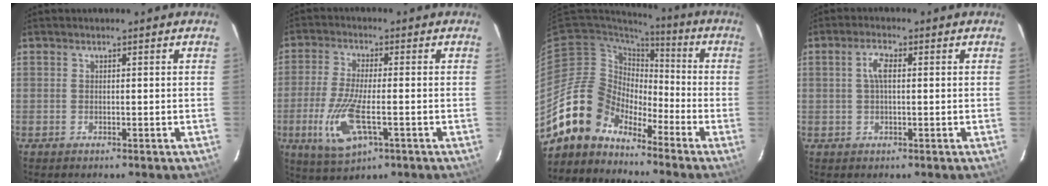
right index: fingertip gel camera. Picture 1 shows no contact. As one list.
[{"total": 11.2, "force": [-3.8, 3.6, 10.0], "torque": [-0.217, -0.020, -0.068]}, {"total": 11.5, "force": [-9.6, 6.2, 1.0], "torque": [-0.023, 0.037, -0.186]}, {"total": 3.1, "force": [0.5, 1.1, 2.9], "torque": [-0.060, 0.008, 0.009]}]